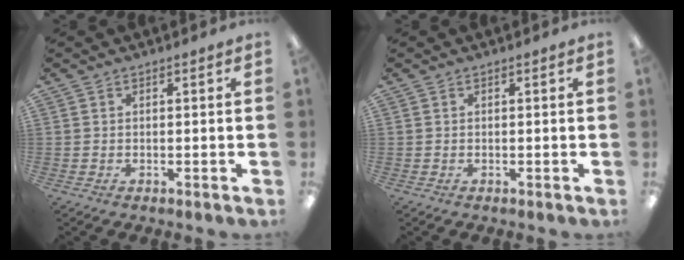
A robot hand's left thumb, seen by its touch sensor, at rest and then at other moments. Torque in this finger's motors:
{"motor_torque": [-0.02, -0.02, 0.20, 0.00, 0.00]}